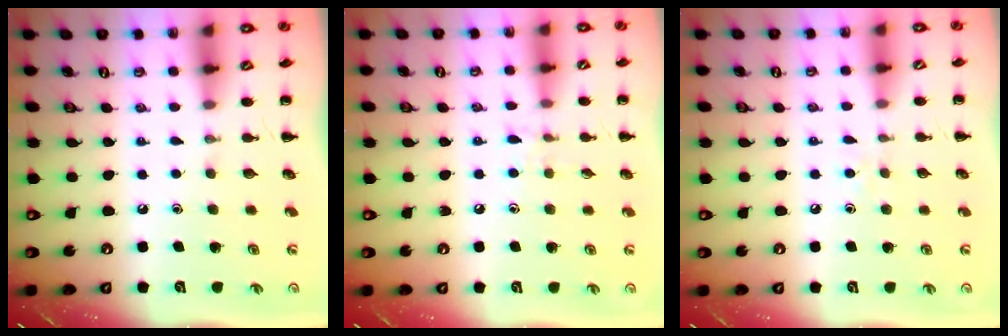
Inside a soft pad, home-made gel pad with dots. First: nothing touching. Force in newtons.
{"total": 6.7, "press": 6.3, "slide": 2.3}
{"total": 3.1, "press": 2.9, "slide": 1.1}